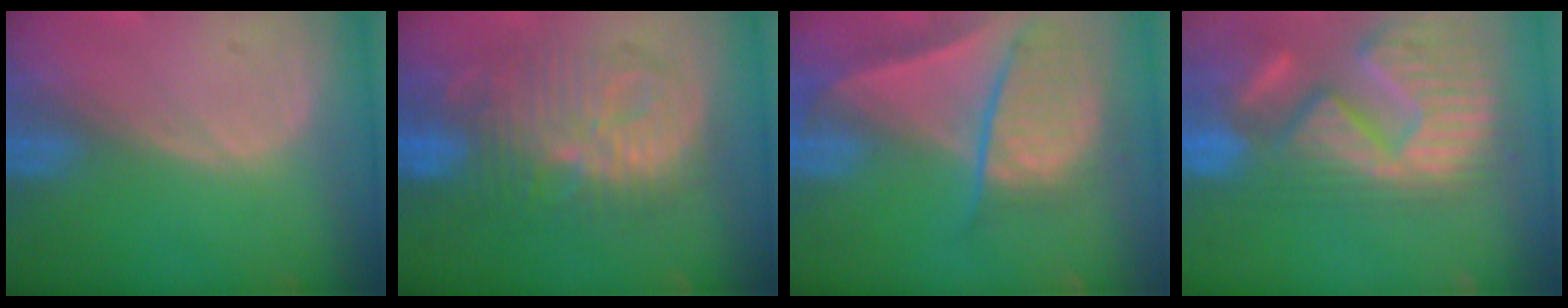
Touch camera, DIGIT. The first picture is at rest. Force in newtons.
{"total": 10.3, "press": 10.3, "slide": 0.4}
{"total": 9.4, "press": 8.0, "slide": 4.8}
{"total": 15.4, "press": 12.7, "slide": 8.7}